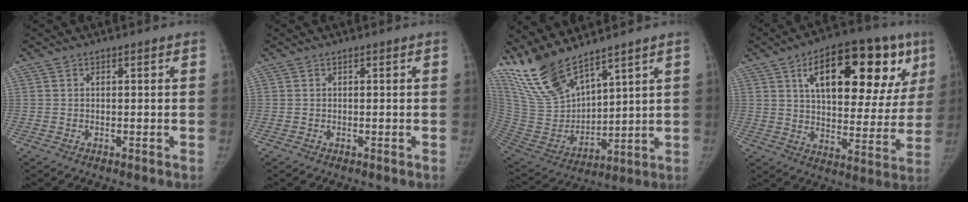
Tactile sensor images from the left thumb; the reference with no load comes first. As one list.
[{"total": 0.0}, {"total": 15.3, "force": [13.1, 3.6, 7.1], "torque": [-0.125, -0.068, 0.279]}, {"total": 25.2, "force": [10.7, 11.9, 19.4], "torque": [-0.235, -0.002, 0.155]}]